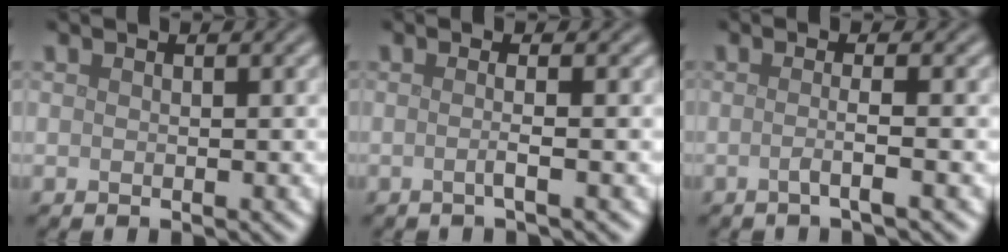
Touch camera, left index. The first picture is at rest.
{"total": 1.8, "force": [-0.2, 0.5, 1.7], "torque": [-0.023, -0.003, -0.014]}
{"total": 2.1, "force": [-0.4, 0.5, 2.0], "torque": [-0.028, -0.002, -0.018]}